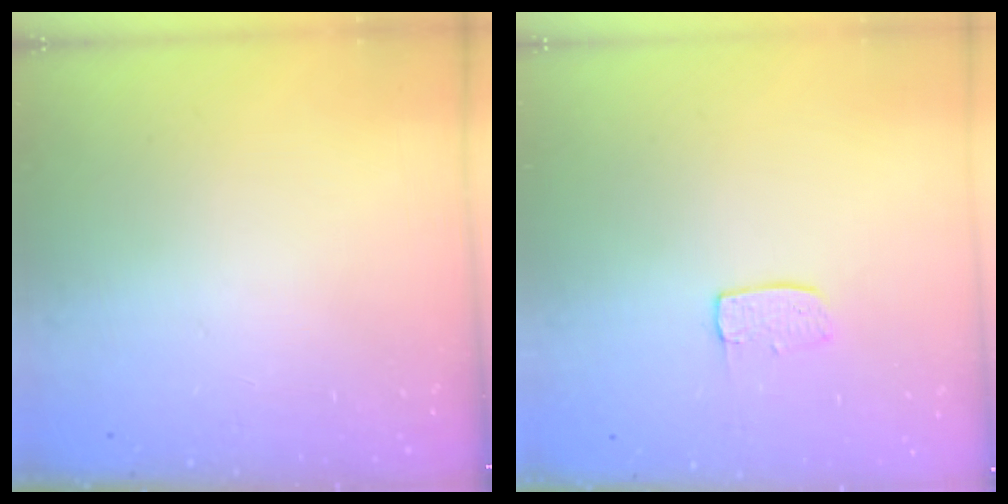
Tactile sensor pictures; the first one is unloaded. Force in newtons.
{"total": 6.7, "press": 6.6, "slide": 0.4}